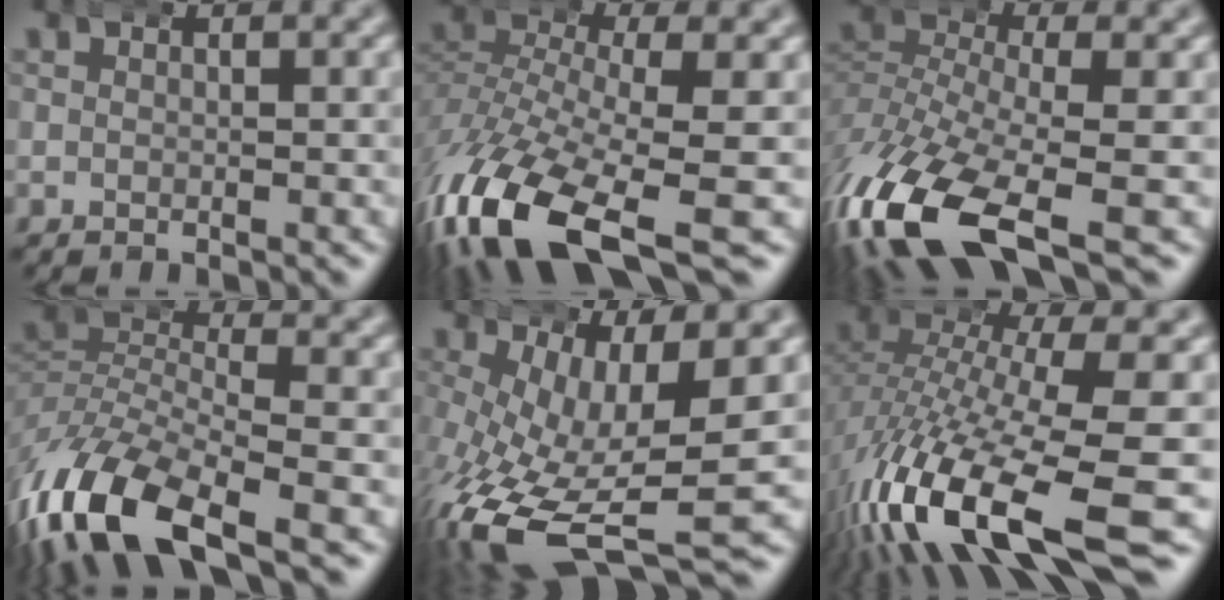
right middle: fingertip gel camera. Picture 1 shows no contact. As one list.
[{"total": 11.0, "force": [-5.9, 5.0, 7.8], "torque": [-0.183, -0.054, -0.071]}, {"total": 9.7, "force": [-4.6, 4.7, 7.2], "torque": [-0.174, -0.047, -0.055]}, {"total": 10.5, "force": [-5.8, 5.4, 6.9], "torque": [-0.171, -0.042, -0.075]}, {"total": 11.3, "force": [-4.3, 5.3, 9.0], "torque": [-0.187, -0.060, -0.040]}, {"total": 13.7, "force": [-6.7, 5.9, 10.4], "torque": [-0.228, -0.056, -0.079]}]